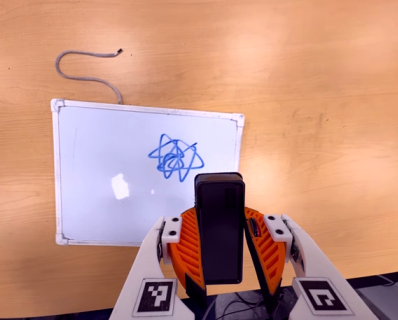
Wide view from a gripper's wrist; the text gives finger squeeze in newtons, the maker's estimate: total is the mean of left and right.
{"total": 6.6, "left": 6.4, "right": 6.8}